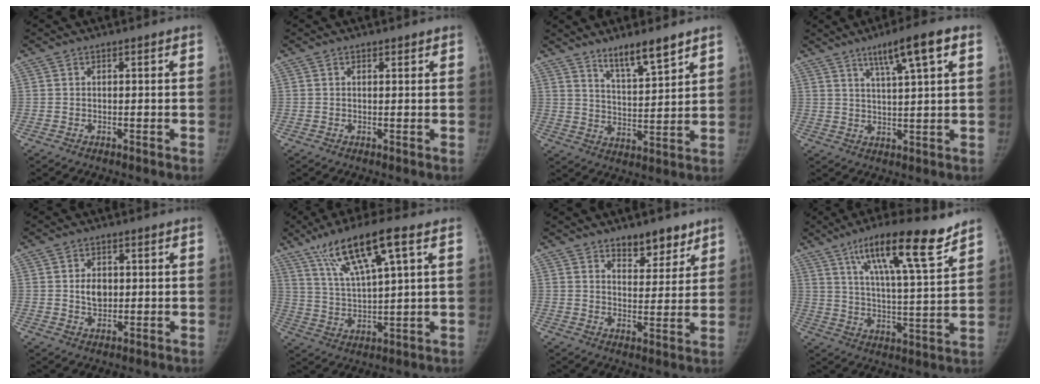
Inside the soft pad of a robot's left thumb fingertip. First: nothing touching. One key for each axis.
{"total": 1.4, "fx": 0.9, "fy": 0.9, "fz": 0.6, "tx": 0.000, "ty": -0.003, "tz": 0.009}
{"total": 9.0, "fx": 6.8, "fy": 1.8, "fz": 5.6, "tx": -0.086, "ty": -0.051, "tz": 0.123}
{"total": 9.5, "fx": 4.9, "fy": 1.2, "fz": 8.0, "tx": -0.130, "ty": -0.010, "tz": 0.079}
{"total": 4.3, "fx": 0.6, "fy": 3.2, "fz": 2.9, "tx": -0.031, "ty": -0.004, "tz": 0.012}
{"total": 14.6, "fx": 8.2, "fy": 2.6, "fz": 11.8, "tx": -0.221, "ty": -0.022, "tz": 0.159}
{"total": 8.1, "fx": 5.8, "fy": 3.9, "fz": 4.1, "tx": -0.020, "ty": -0.038, "tz": 0.088}
{"total": 18.1, "fx": 11.7, "fy": 3.3, "fz": 13.4, "tx": -0.201, "ty": -0.050, "tz": 0.192}